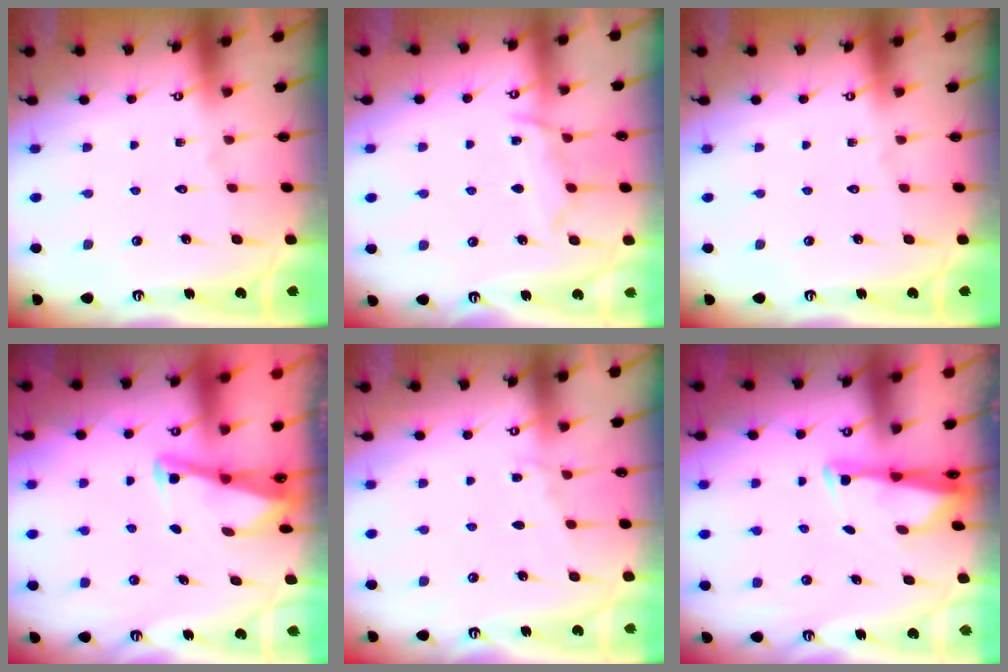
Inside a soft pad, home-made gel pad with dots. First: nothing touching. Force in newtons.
{"total": 8.6, "press": 8.6, "slide": 0.9}
{"total": 0.0}
{"total": 2.8, "press": 2.8, "slide": 0.4}
{"total": 4.0, "press": 4.0, "slide": 0.5}
{"total": 2.9, "press": 2.8, "slide": 0.7}